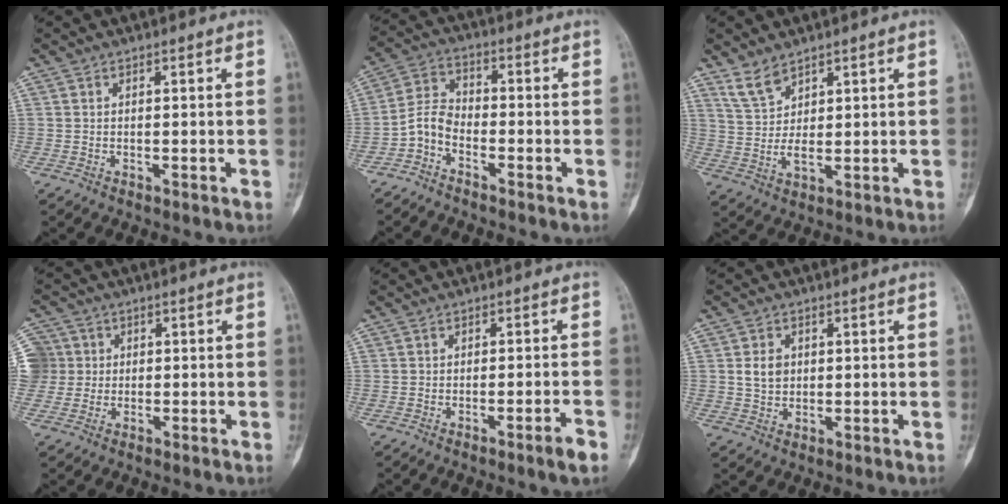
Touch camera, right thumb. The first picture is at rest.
{"total": 5.0, "force": [-3.0, 2.8, 2.9], "torque": [-0.054, 0.031, -0.076]}
{"total": 5.3, "force": [4.0, 2.3, 2.6], "torque": [-0.044, -0.024, 0.088]}
{"total": 7.7, "force": [0.6, 7.6, 1.3], "torque": [-0.021, 0.029, 0.012]}
{"total": 3.2, "force": [-2.0, -0.2, 2.5], "torque": [-0.043, 0.009, -0.032]}
{"total": 4.1, "force": [0.7, 3.2, 2.4], "torque": [-0.028, 0.000, 0.015]}